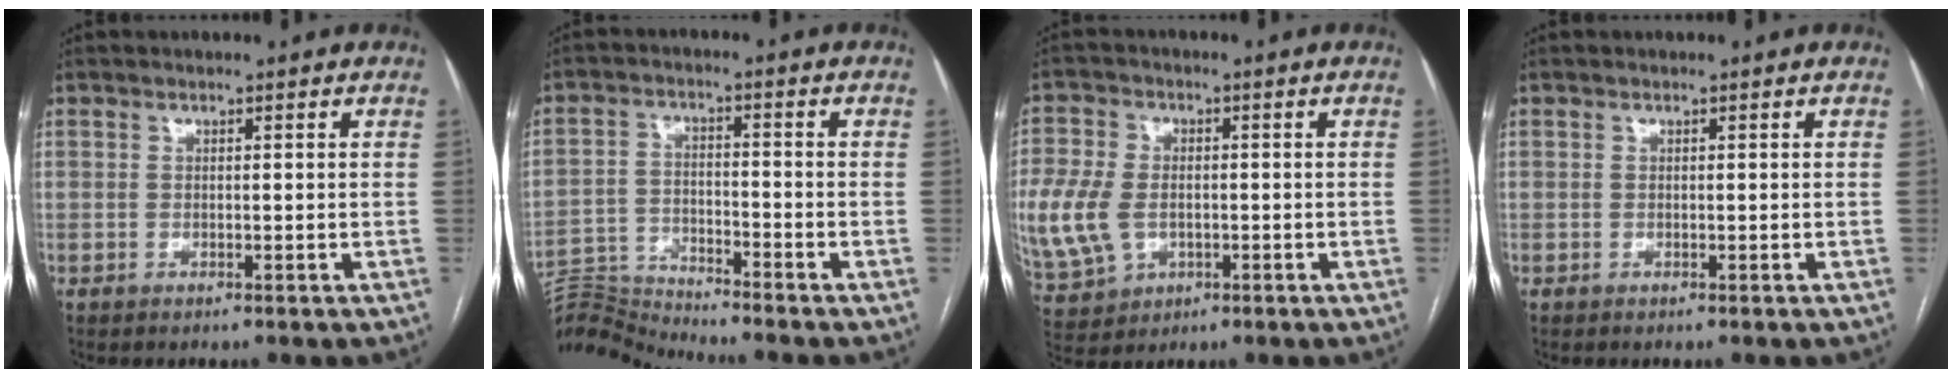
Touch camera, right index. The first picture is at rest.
{"total": 8.1, "force": [-7.8, -2.1, -0.9], "torque": [0.009, 0.006, -0.146]}
{"total": 18.5, "force": [-3.5, 14.5, 11.0], "torque": [-0.309, 0.005, -0.044]}
{"total": 0.0}